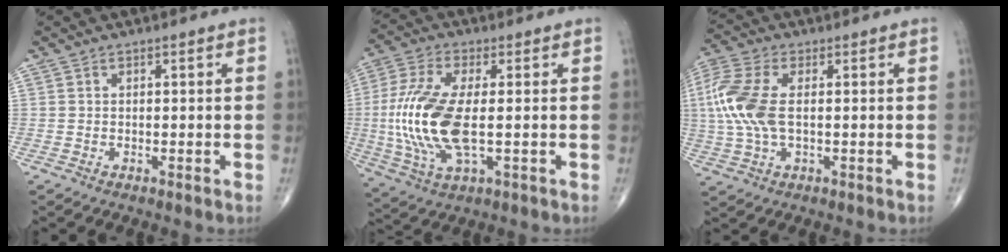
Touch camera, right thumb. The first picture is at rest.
{"total": 15.9, "force": [-0.9, 6.4, 14.5], "torque": [-0.333, -0.007, -0.014]}
{"total": 11.6, "force": [0.8, 6.0, 9.9], "torque": [-0.251, 0.011, 0.015]}